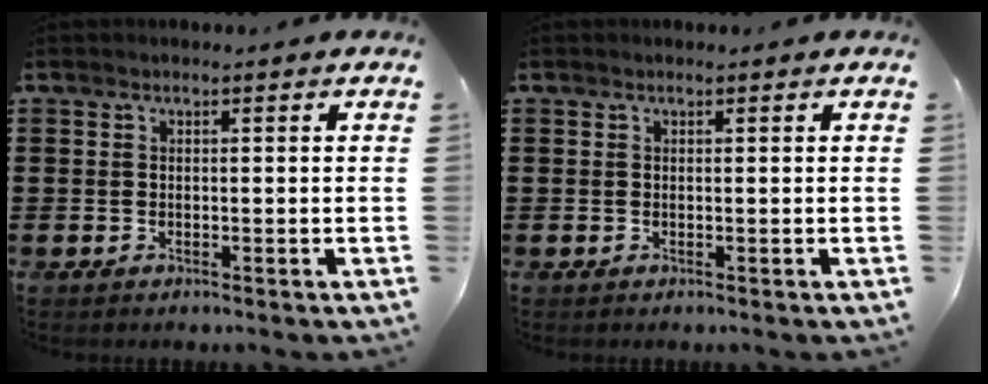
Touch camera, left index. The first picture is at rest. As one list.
[{"total": 0.0}]